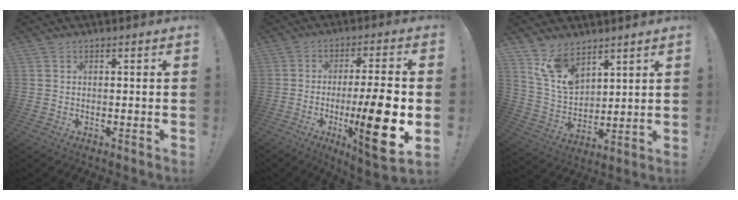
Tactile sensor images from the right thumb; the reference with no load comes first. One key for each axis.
{"total": 17.8, "fx": -4.4, "fy": 3.3, "fz": 17.0, "tx": -0.265, "ty": 0.005, "tz": -0.061}
{"total": 12.1, "fx": 8.7, "fy": 6.7, "fz": 5.1, "tx": -0.114, "ty": -0.044, "tz": 0.175}